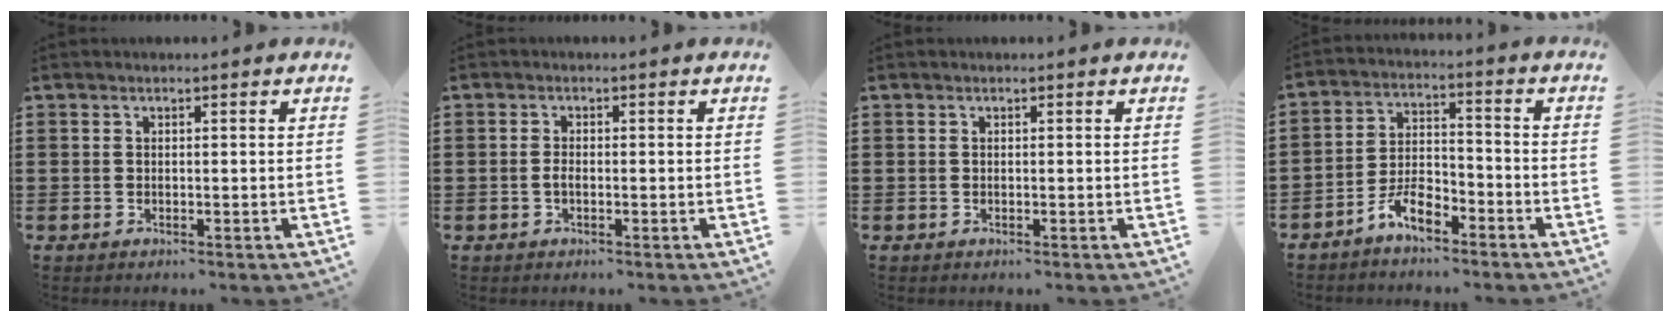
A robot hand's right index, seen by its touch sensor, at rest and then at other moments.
{"total": 1.4, "force": [-0.4, 0.5, 1.2], "torque": [-0.025, -0.001, -0.008]}
{"total": 0.0}
{"total": 6.2, "force": [-4.4, 2.4, 3.5], "torque": [-0.078, 0.010, -0.087]}